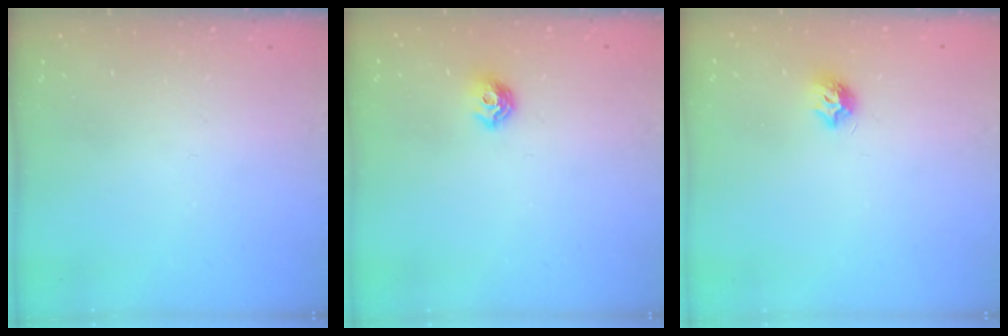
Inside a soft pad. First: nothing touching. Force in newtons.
{"total": 7.5, "press": 7.4, "slide": 1.0}
{"total": 7.1, "press": 7.1, "slide": 0.2}